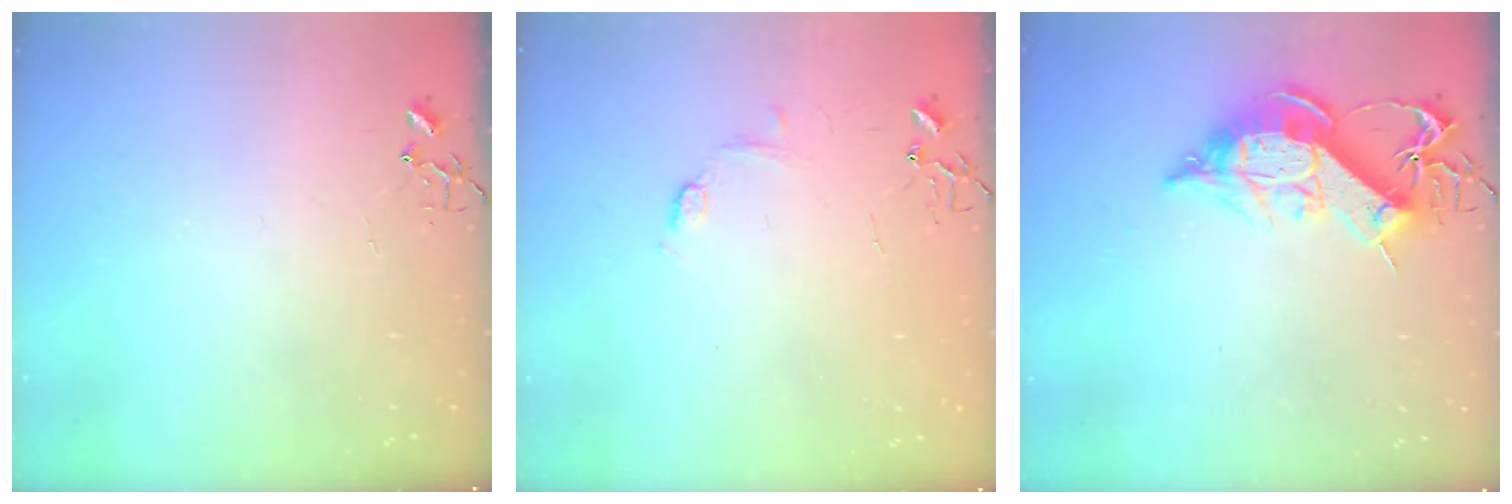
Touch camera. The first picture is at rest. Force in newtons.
{"total": 6.1, "press": 6.1, "slide": 0.7}
{"total": 14.4, "press": 14.4, "slide": 1.2}